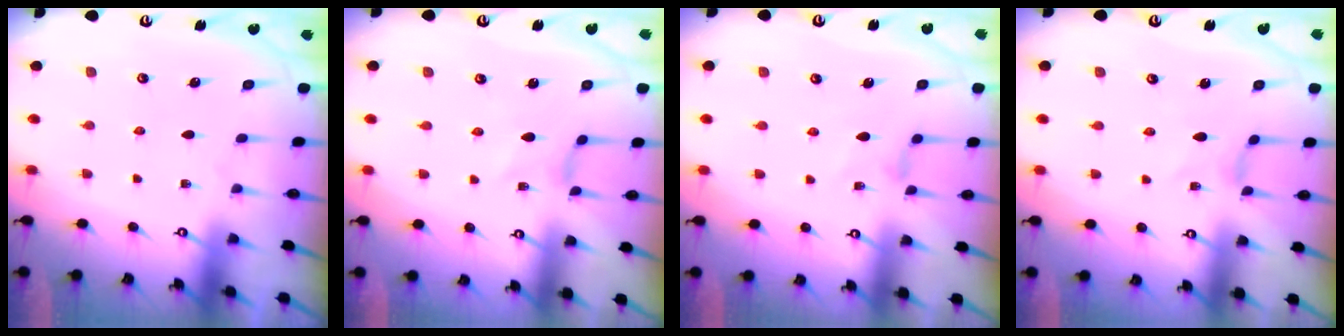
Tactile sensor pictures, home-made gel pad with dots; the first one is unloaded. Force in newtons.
{"total": 0.0}
{"total": 1.4, "press": 1.3, "slide": 0.4}
{"total": 0.5, "press": 0.5, "slide": 0.1}